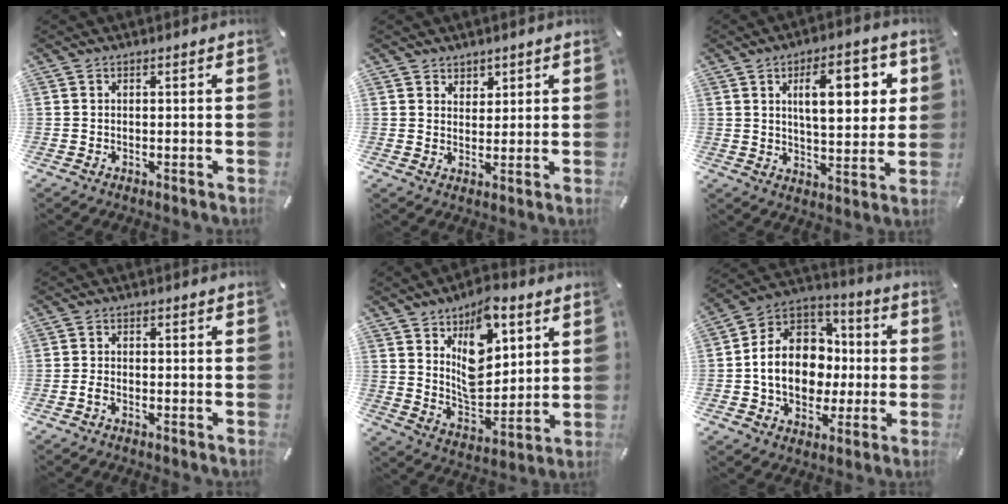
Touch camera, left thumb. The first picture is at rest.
{"total": 3.6, "force": [2.3, 2.7, -0.2], "torque": [0.011, -0.010, 0.040]}
{"total": 14.3, "force": [5.2, 6.3, 11.7], "torque": [-0.167, -0.007, 0.081]}
{"total": 1.8, "force": [-1.0, 1.0, 1.2], "torque": [-0.022, 0.005, -0.019]}
{"total": 14.0, "force": [7.2, 8.8, 8.1], "torque": [-0.114, -0.038, 0.134]}
{"total": 16.4, "force": [-1.6, 13.8, 8.7], "torque": [-0.173, 0.008, -0.025]}